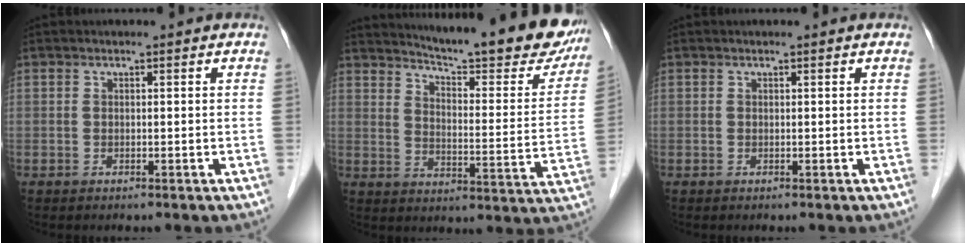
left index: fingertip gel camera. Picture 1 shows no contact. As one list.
[{"total": 23.7, "force": [21.1, 2.8, 10.5], "torque": [-0.148, -0.073, 0.260]}, {"total": 0.0}]